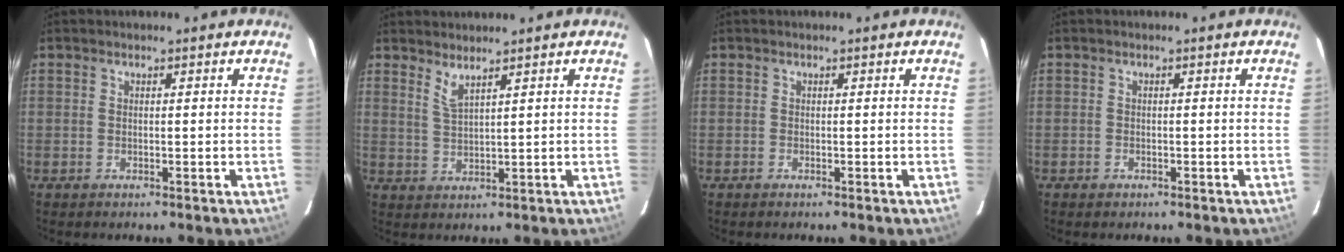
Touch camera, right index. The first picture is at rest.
{"total": 2.7, "force": [2.2, -0.1, 1.6], "torque": [-0.031, -0.004, 0.040]}
{"total": 0.0}
{"total": 0.9, "force": [-0.7, 0.7, 0.1], "torque": [-0.003, 0.000, -0.010]}